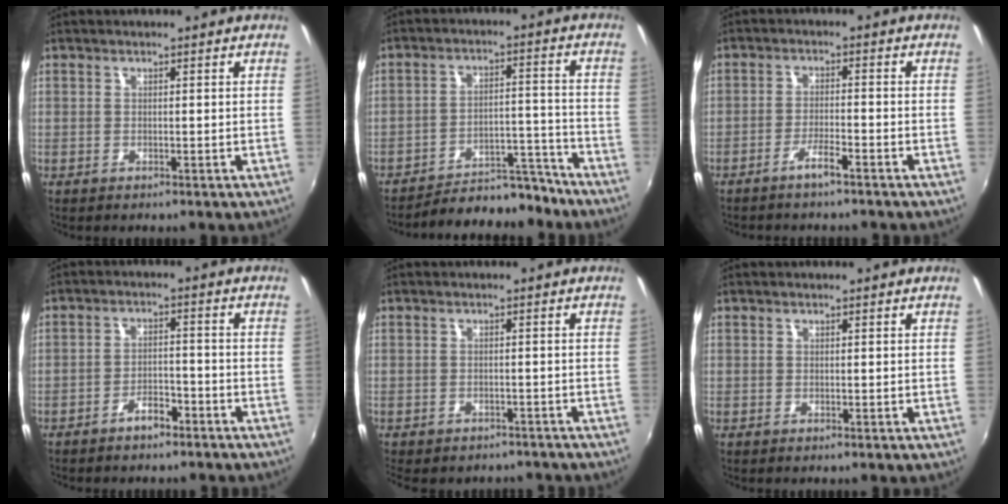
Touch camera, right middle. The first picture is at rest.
{"total": 13.2, "force": [-12.4, 3.4, 3.1], "torque": [-0.066, 0.028, -0.169]}
{"total": 3.2, "force": [-2.6, 0.1, 1.8], "torque": [-0.050, 0.005, -0.047]}
{"total": 4.1, "force": [-3.3, 1.6, 1.9], "torque": [-0.046, 0.011, -0.046]}
{"total": 8.3, "force": [-7.0, 3.2, 2.9], "torque": [-0.067, -0.019, -0.092]}
{"total": 0.0}